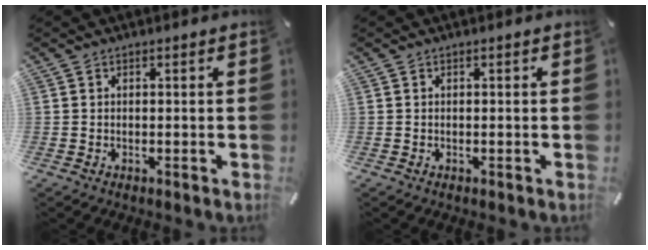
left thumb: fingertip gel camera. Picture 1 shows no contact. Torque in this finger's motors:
{"motor_torque": [0.00, 0.00, -0.04, 0.04, 0.00]}